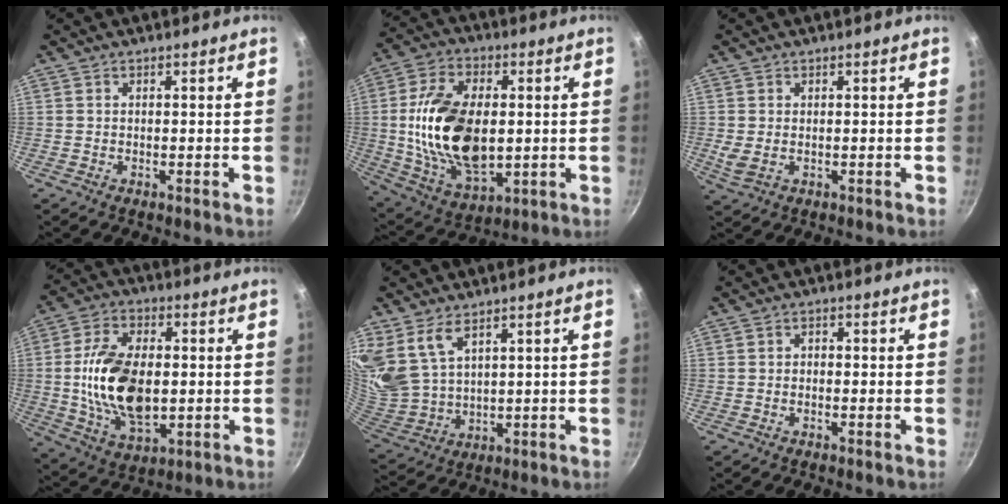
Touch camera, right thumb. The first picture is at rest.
{"total": 20.7, "force": [0.6, 12.3, 16.6], "torque": [-0.293, 0.002, 0.019]}
{"total": 2.8, "force": [0.3, 1.9, 2.0], "torque": [-0.039, -0.005, 0.011]}
{"total": 17.1, "force": [-0.2, 10.1, 13.8], "torque": [-0.239, 0.006, 0.001]}
{"total": 9.8, "force": [6.1, 5.3, 5.7], "torque": [-0.101, -0.047, 0.140]}
{"total": 1.1, "force": [-0.4, 0.8, 0.6], "torque": [-0.011, 0.007, -0.007]}